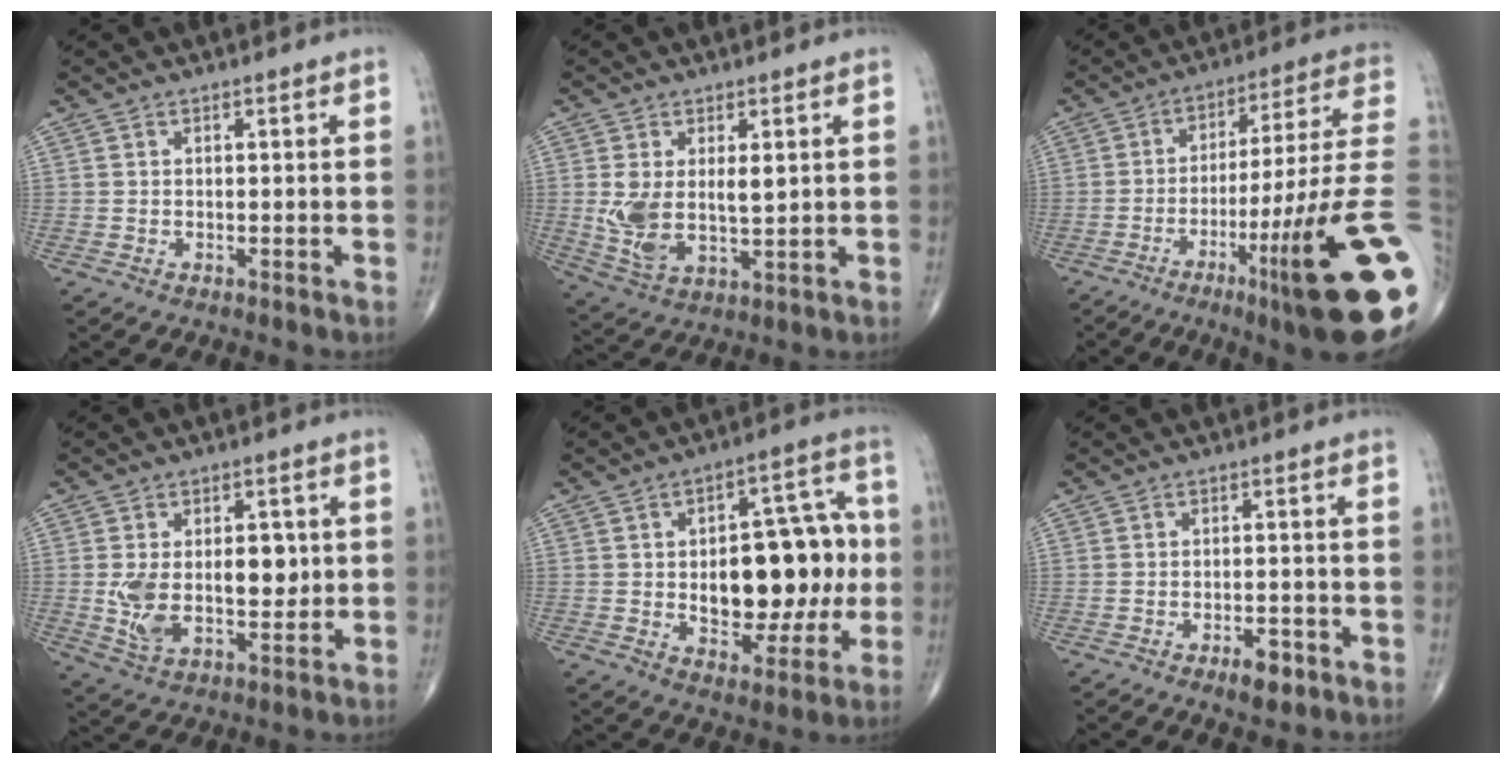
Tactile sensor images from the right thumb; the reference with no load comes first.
{"total": 8.7, "force": [1.2, 4.3, 7.5], "torque": [-0.142, -0.015, 0.036]}
{"total": 26.2, "force": [-8.6, 2.2, 24.7], "torque": [-0.298, 0.027, -0.127]}
{"total": 12.8, "force": [0.6, 7.3, 10.4], "torque": [-0.162, -0.005, 0.024]}
{"total": 19.6, "force": [-0.5, 10.8, 16.3], "torque": [-0.185, 0.026, 0.004]}
{"total": 4.0, "force": [-2.3, 1.6, 2.9], "torque": [-0.035, 0.009, -0.032]}